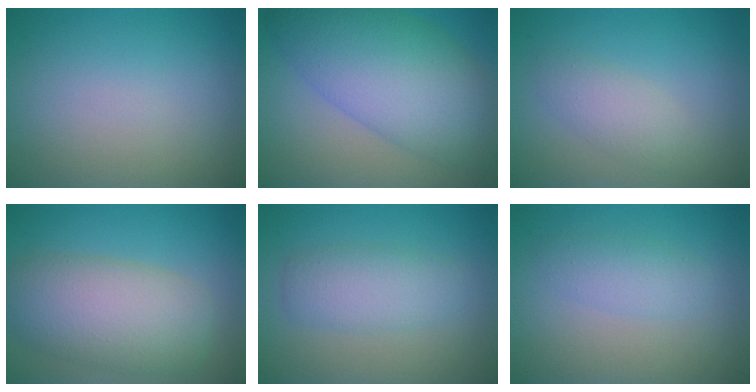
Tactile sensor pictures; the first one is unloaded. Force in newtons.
{"total": 10.2, "press": 10.2, "slide": 0.2}
{"total": 2.4, "press": 2.4, "slide": 0.1}
{"total": 7.7, "press": 7.7, "slide": 0.6}
{"total": 2.3, "press": 2.3, "slide": 0.2}
{"total": 2.2, "press": 2.2, "slide": 0.1}